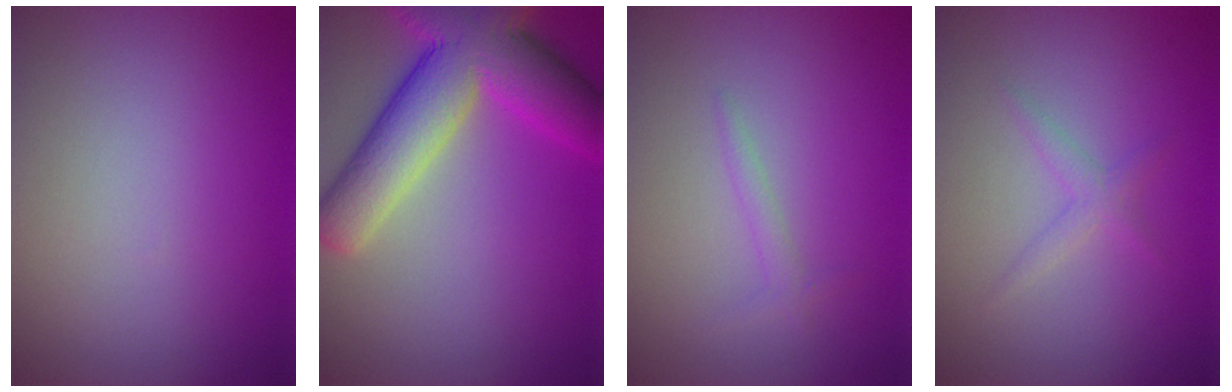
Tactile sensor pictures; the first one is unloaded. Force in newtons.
{"total": 10.4, "press": 10.4, "slide": 0.7}
{"total": 1.0, "press": 1.0, "slide": 0.1}
{"total": 1.3, "press": 1.3, "slide": 0.0}